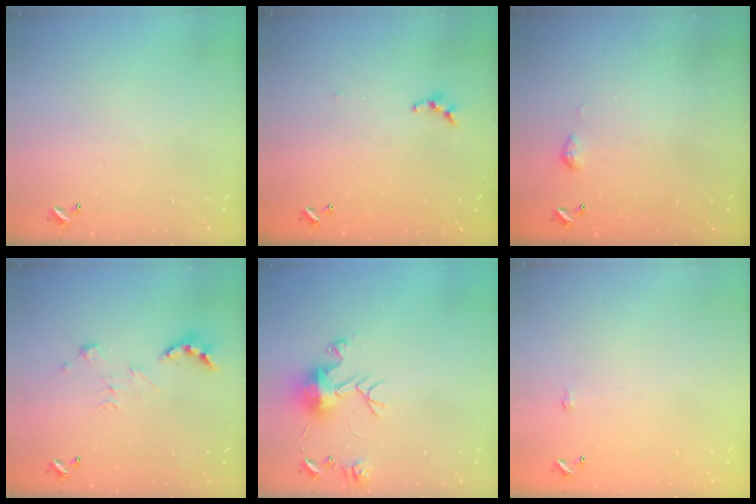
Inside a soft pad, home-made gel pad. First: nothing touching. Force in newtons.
{"total": 5.5, "press": 5.5, "slide": 0.6}
{"total": 3.3, "press": 3.2, "slide": 0.5}
{"total": 2.7, "press": 2.2, "slide": 1.5}
{"total": 11.6, "press": 11.6, "slide": 1.1}
{"total": 0.6, "press": 0.6, "slide": 0.2}